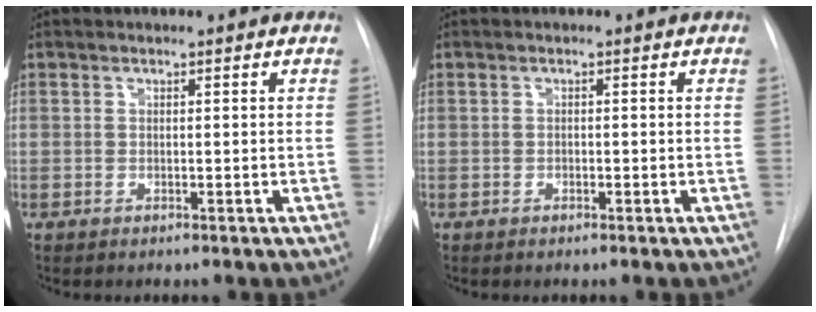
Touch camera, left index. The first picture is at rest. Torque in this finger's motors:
{"motor_torque": [0.06, 0.08, -0.08, -0.01]}